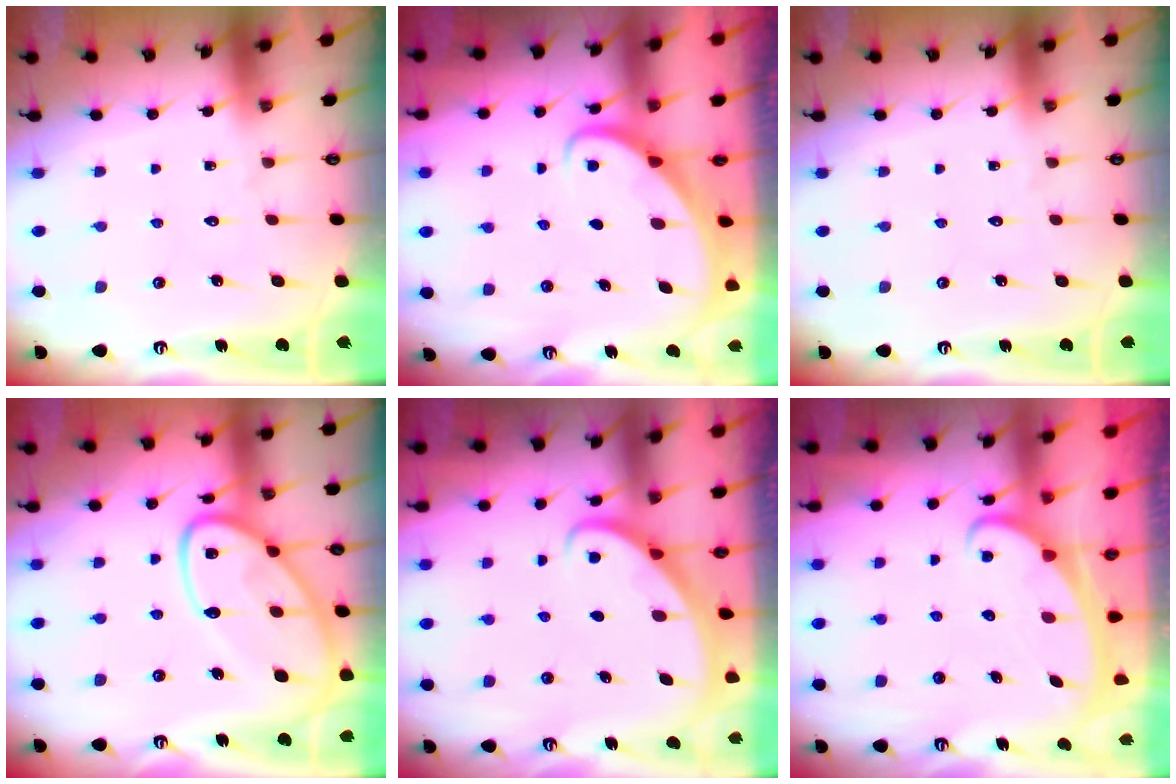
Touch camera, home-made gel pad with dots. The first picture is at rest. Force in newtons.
{"total": 2.5, "press": 2.5, "slide": 0.2}
{"total": 0.0}
{"total": 16.5, "press": 16.4, "slide": 1.3}
{"total": 2.9, "press": 2.9, "slide": 0.2}
{"total": 2.3, "press": 2.2, "slide": 0.3}